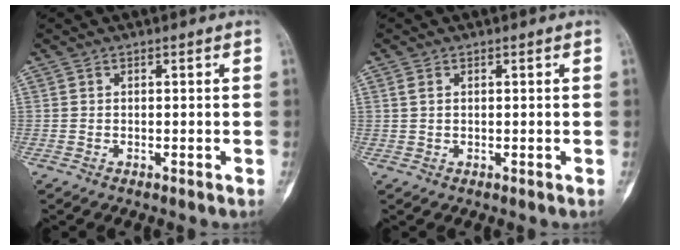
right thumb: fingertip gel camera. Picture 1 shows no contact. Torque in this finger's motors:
{"motor_torque": [0.33, 0.22, 0.35, 0.01, 0.07]}